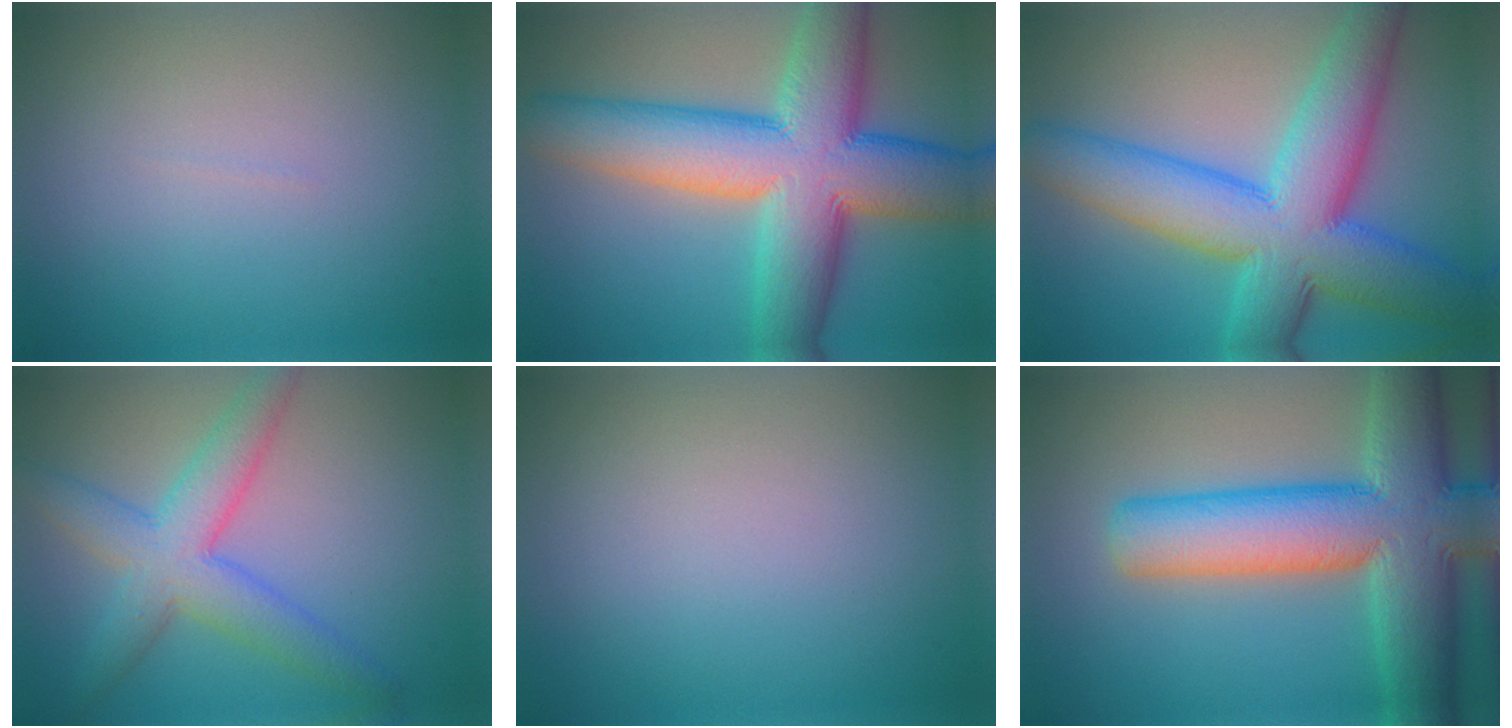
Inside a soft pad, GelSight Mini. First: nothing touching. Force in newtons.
{"total": 13.4, "press": 13.4, "slide": 0.5}
{"total": 12.0, "press": 12.0, "slide": 0.4}
{"total": 5.8, "press": 5.8, "slide": 0.2}
{"total": 0.0}
{"total": 12.2, "press": 12.2, "slide": 0.6}